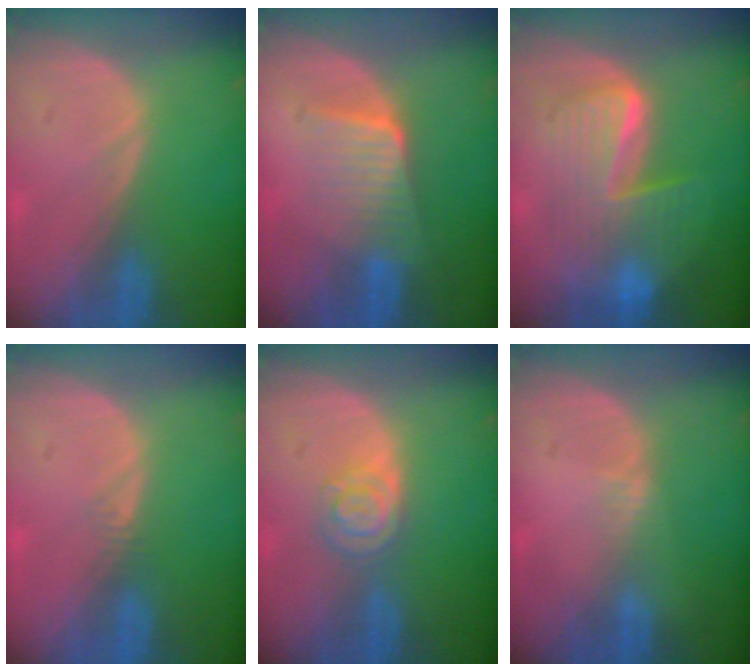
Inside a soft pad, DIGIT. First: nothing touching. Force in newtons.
{"total": 6.8, "press": 5.9, "slide": 3.3}
{"total": 8.5, "press": 8.4, "slide": 0.9}
{"total": 0.9, "press": 0.8, "slide": 0.4}
{"total": 4.5, "press": 4.1, "slide": 1.8}
{"total": 0.8, "press": 0.8, "slide": 0.4}